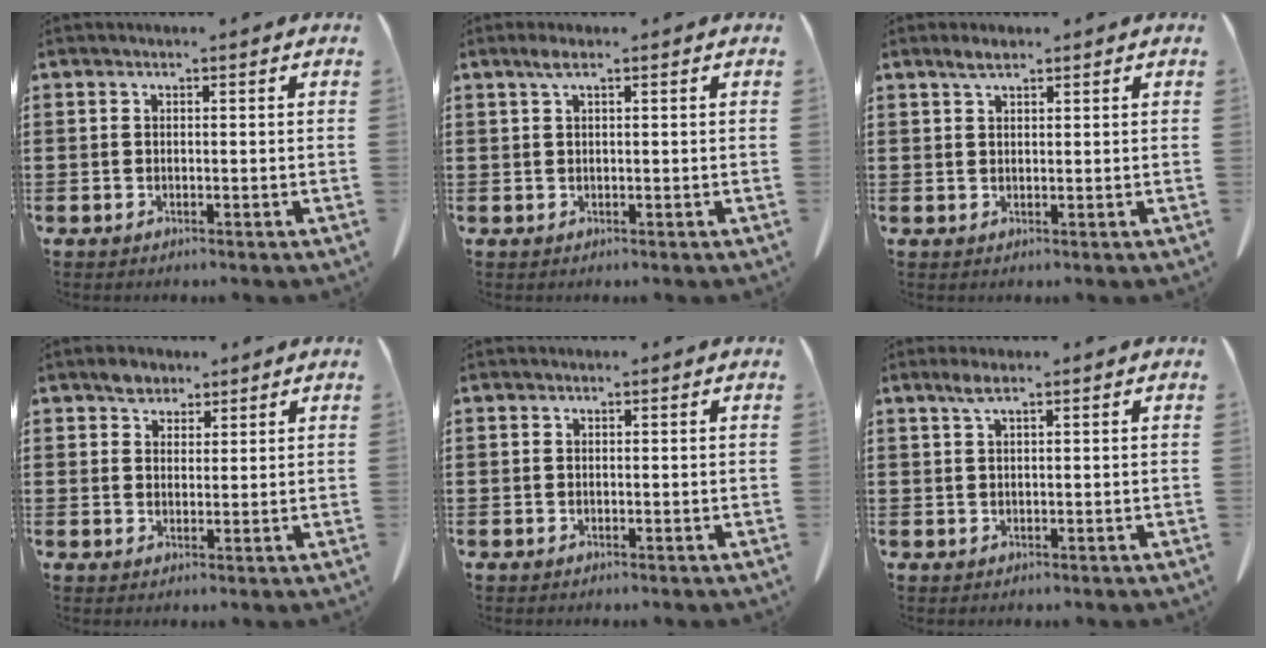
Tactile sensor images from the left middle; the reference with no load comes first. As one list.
[{"total": 1.5, "force": [0.6, 0.2, 1.4], "torque": [-0.030, 0.002, 0.011]}, {"total": 2.0, "force": [1.4, 0.5, 1.3], "torque": [-0.028, 0.003, 0.026]}, {"total": 3.1, "force": [2.4, 1.8, 0.6], "torque": [-0.011, 0.005, 0.045]}, {"total": 0.0}, {"total": 2.0, "force": [1.0, 0.3, 1.7], "torque": [-0.037, 0.002, 0.019]}]